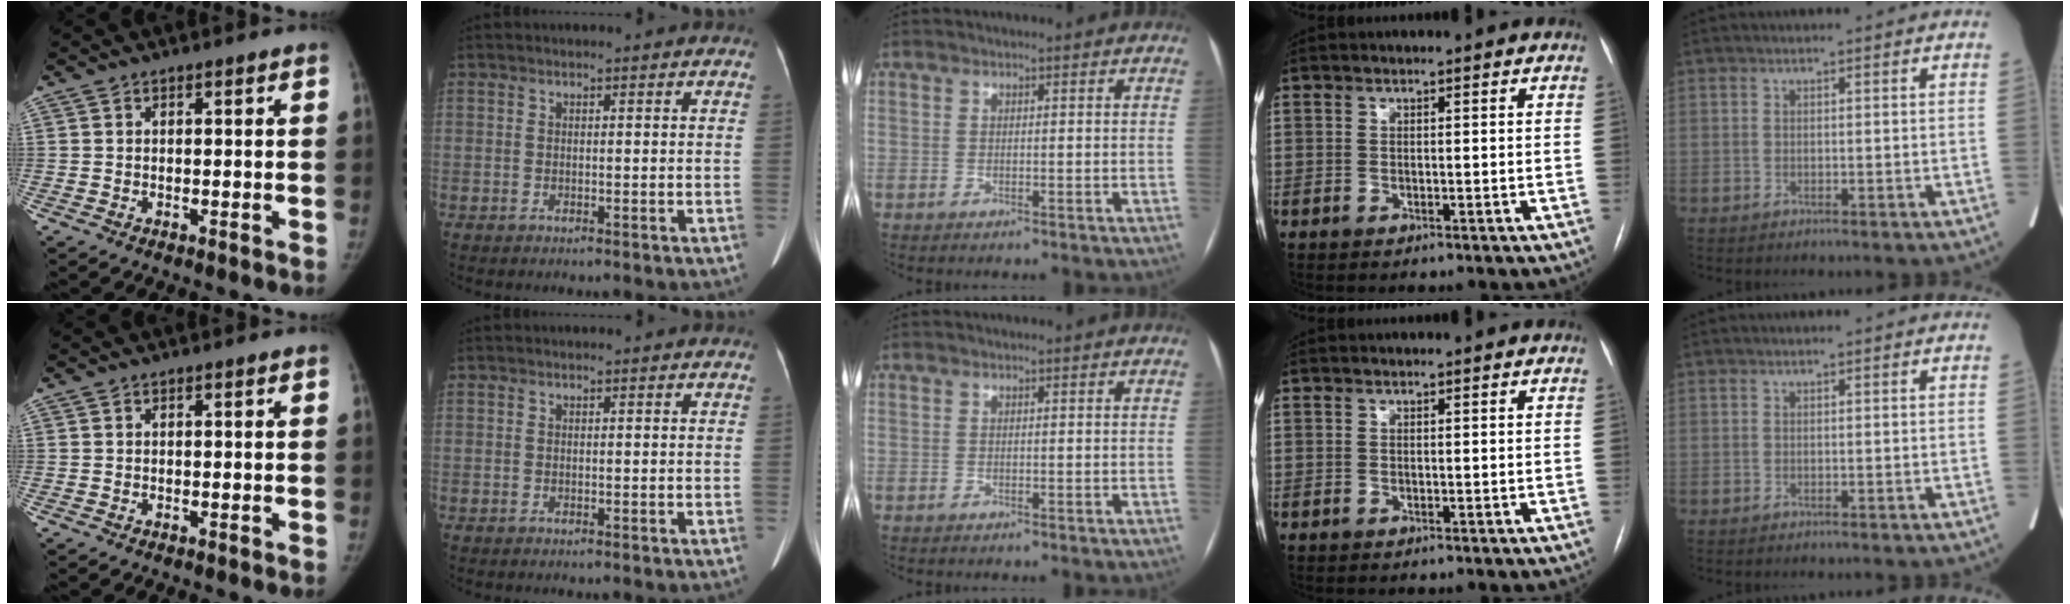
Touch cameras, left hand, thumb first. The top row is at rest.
{}